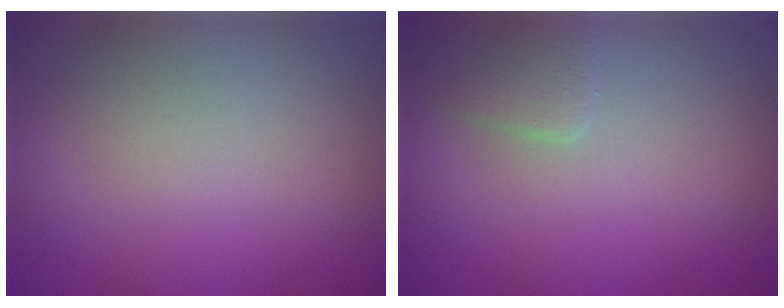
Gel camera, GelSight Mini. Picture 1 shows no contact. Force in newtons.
{"total": 1.7, "press": 1.7, "slide": 0.1}